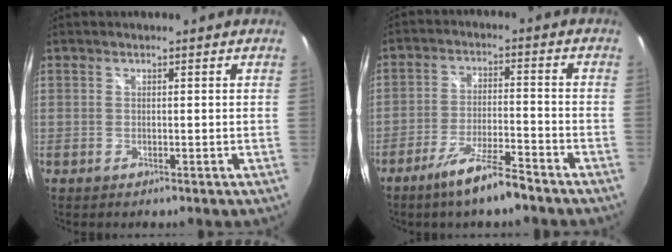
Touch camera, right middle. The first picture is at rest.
{"total": 8.7, "force": [-6.6, 0.8, 5.7], "torque": [-0.120, -0.008, -0.112]}